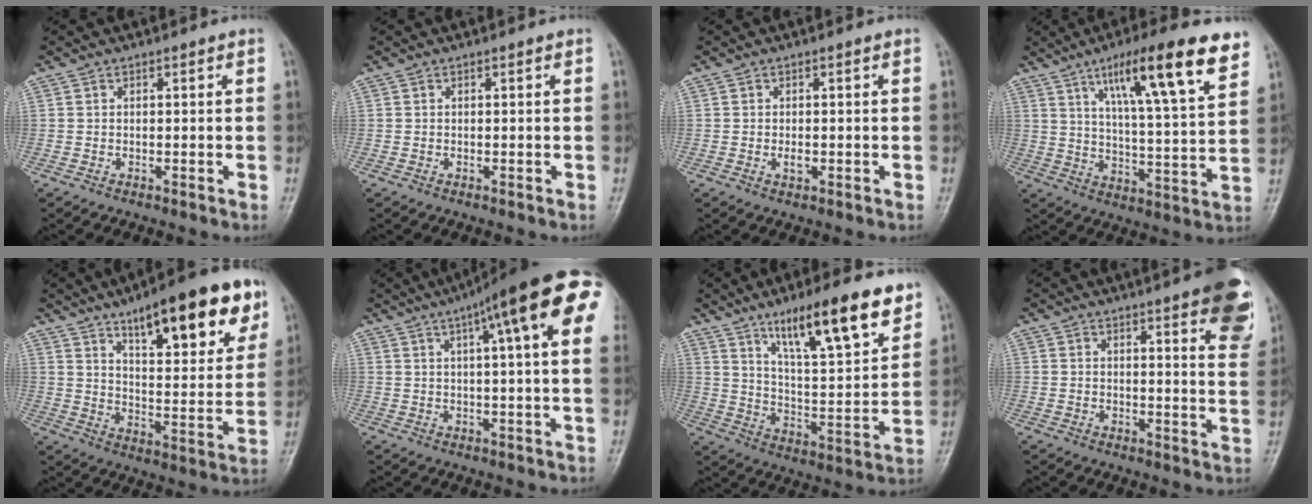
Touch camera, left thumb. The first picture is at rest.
{"total": 0.0}
{"total": 1.3, "force": [-0.3, 0.7, 1.1], "torque": [-0.018, -0.001, -0.004]}
{"total": 17.9, "force": [10.5, 3.0, 14.3], "torque": [-0.204, -0.042, 0.165]}
{"total": 21.8, "force": [12.6, 6.7, 16.4], "torque": [-0.198, -0.043, 0.188]}
{"total": 20.4, "force": [9.4, 3.6, 17.8], "torque": [-0.250, 0.017, 0.116]}
{"total": 18.1, "force": [11.7, 4.1, 13.2], "torque": [-0.181, -0.057, 0.196]}
{"total": 14.5, "force": [8.4, 3.3, 11.3], "torque": [-0.116, -0.036, 0.091]}